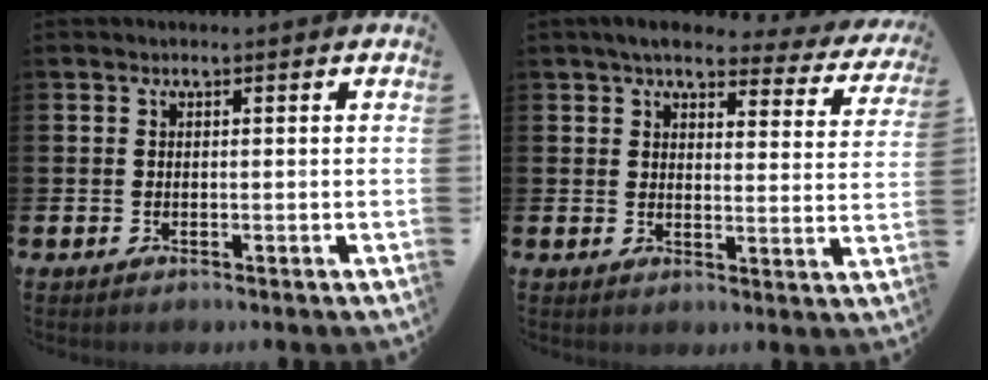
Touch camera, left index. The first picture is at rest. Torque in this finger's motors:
{"motor_torque": [1.07, -1.07, 0.47, 0.06]}